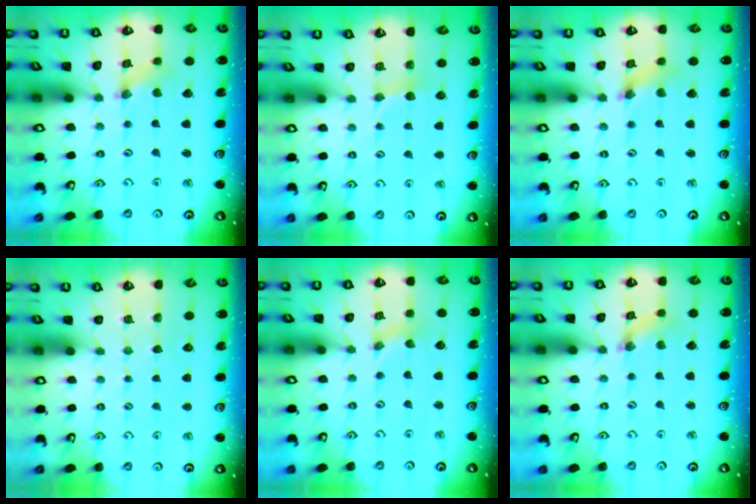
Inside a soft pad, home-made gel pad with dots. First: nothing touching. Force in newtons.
{"total": 4.0, "press": 3.9, "slide": 0.6}
{"total": 2.4, "press": 2.4, "slide": 0.4}
{"total": 0.0}
{"total": 0.0}
{"total": 1.7, "press": 1.7, "slide": 0.2}